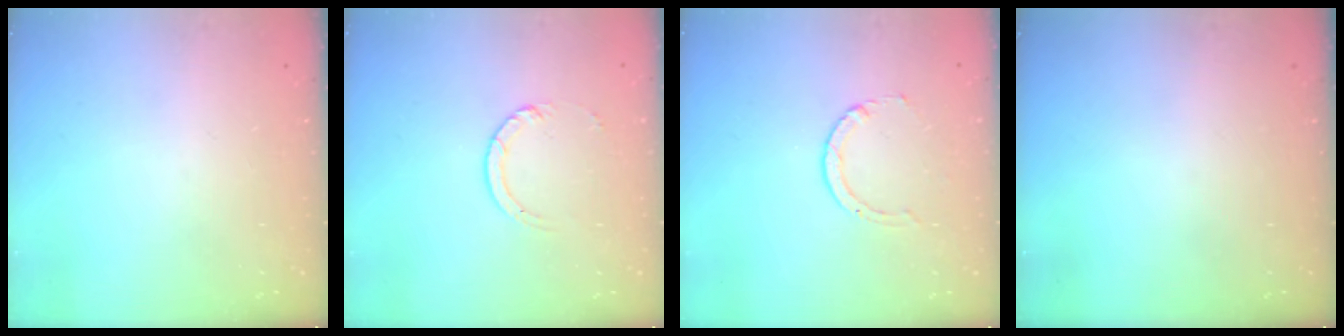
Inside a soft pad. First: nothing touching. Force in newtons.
{"total": 3.0, "press": 2.9, "slide": 0.4}
{"total": 3.2, "press": 3.2, "slide": 0.4}
{"total": 0.0}